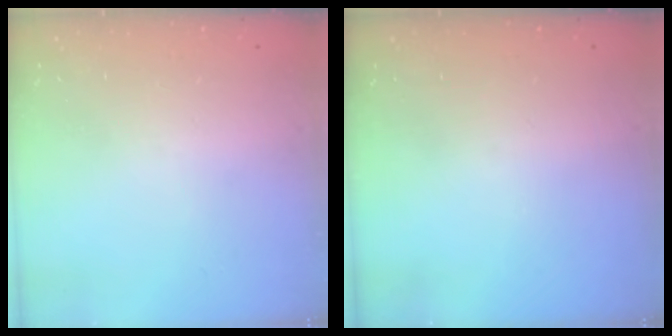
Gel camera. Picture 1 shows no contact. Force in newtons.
{"total": 0.0}